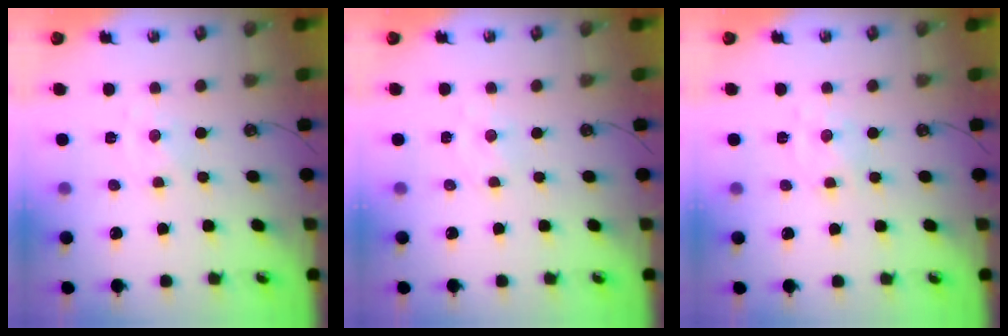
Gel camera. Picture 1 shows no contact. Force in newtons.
{"total": 2.3, "press": 2.3, "slide": 0.4}
{"total": 0.8, "press": 0.8, "slide": 0.1}